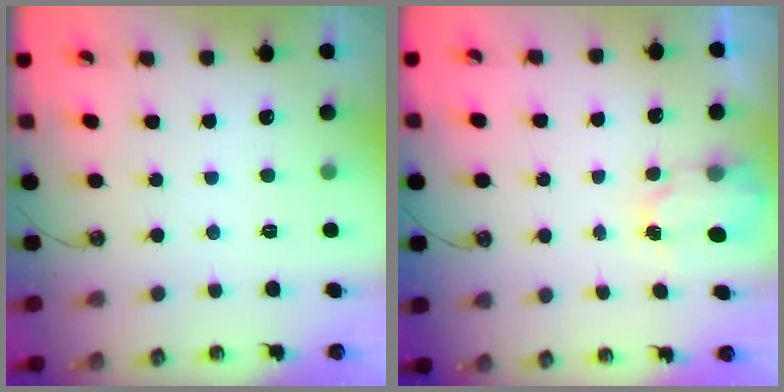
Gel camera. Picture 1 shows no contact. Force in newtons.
{"total": 2.3, "press": 2.3, "slide": 0.2}